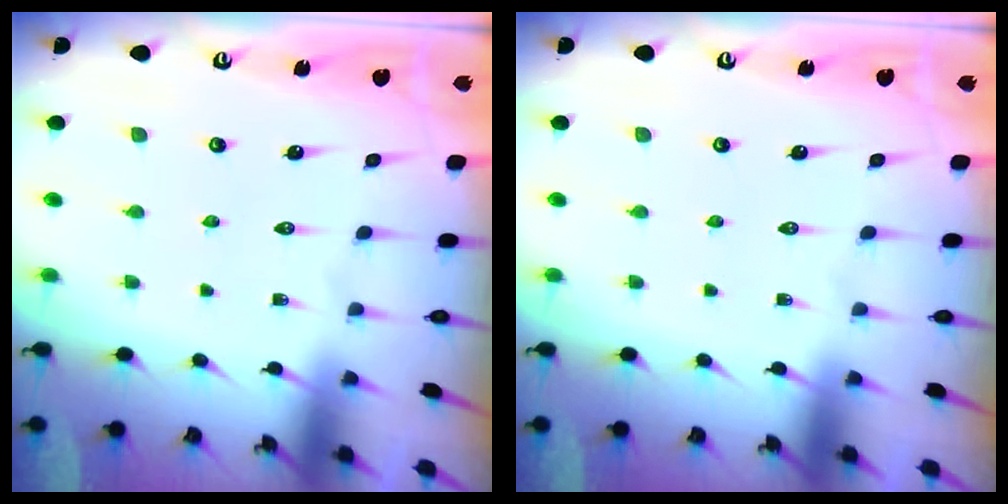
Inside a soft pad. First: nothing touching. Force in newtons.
{"total": 0.0}